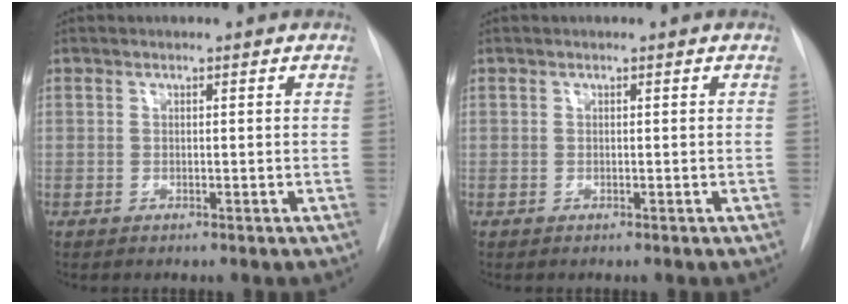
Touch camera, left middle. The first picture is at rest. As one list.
[{"total": 0.0}]